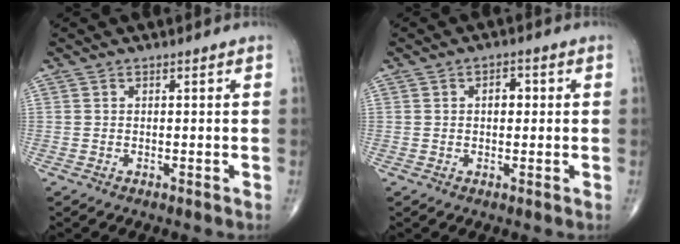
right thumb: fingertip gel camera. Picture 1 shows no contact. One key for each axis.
{"total": 2.9, "fx": 0.4, "fy": 1.9, "fz": 2.1, "tx": -0.021, "ty": 0.010, "tz": 0.003}